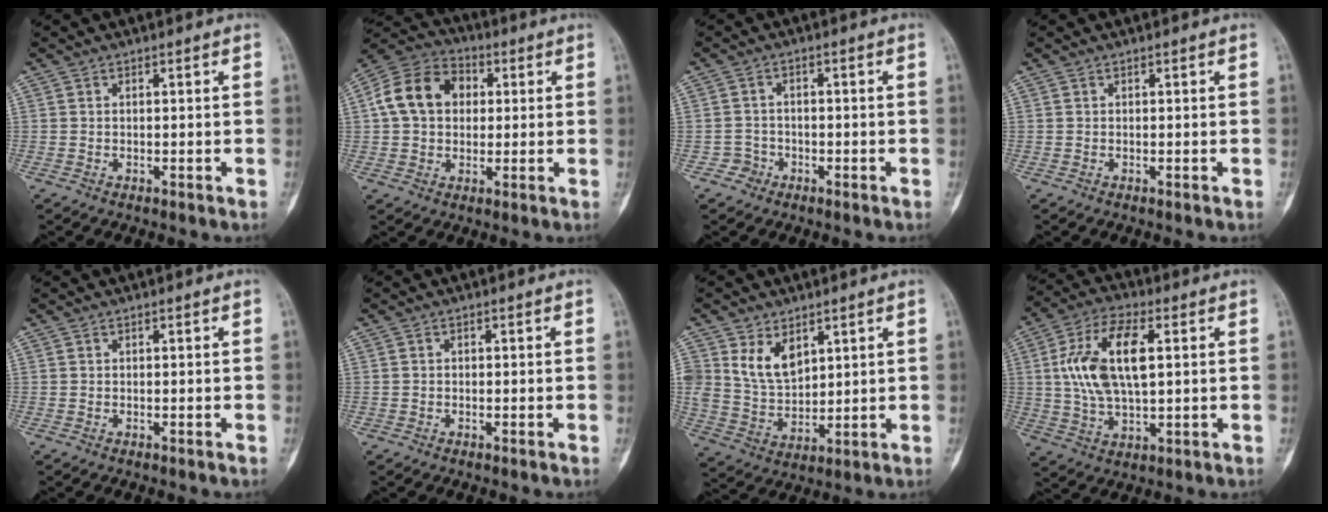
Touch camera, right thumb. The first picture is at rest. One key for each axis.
{"total": 13.2, "fx": 2.2, "fy": 10.1, "fz": 8.2, "tx": -0.132, "ty": 0.023, "tz": 0.027}
{"total": 2.6, "fx": -1.5, "fy": 2.2, "fz": -0.3, "tx": 0.022, "ty": 0.014, "tz": -0.032}
{"total": 0.0}
{"total": 0.0}
{"total": 0.5, "fx": -0.1, "fy": 0.5, "fz": 0.0, "tx": 0.003, "ty": 0.005, "tz": -0.002}
{"total": 8.7, "fx": 4.2, "fy": 5.7, "fz": 5.1, "tx": -0.071, "ty": -0.029, "tz": 0.095}
{"total": 14.6, "fx": 2.5, "fy": 6.8, "fz": 12.6, "tx": -0.248, "ty": 0.007, "tz": 0.047}